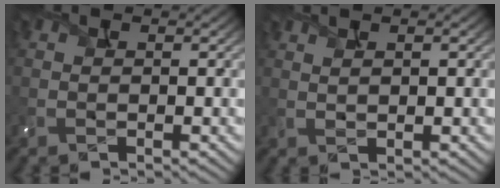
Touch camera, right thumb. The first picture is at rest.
{"total": 2.2, "force": [1.5, 0.4, 1.5], "torque": [-0.027, -0.003, 0.025]}